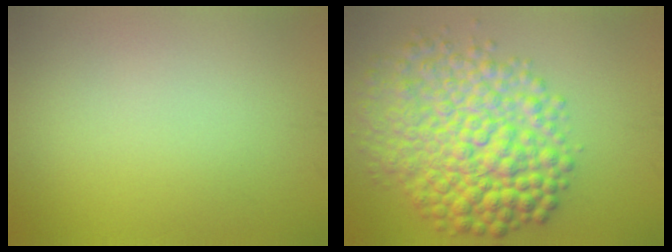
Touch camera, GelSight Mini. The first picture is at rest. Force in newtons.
{"total": 9.7, "press": 9.7, "slide": 0.2}